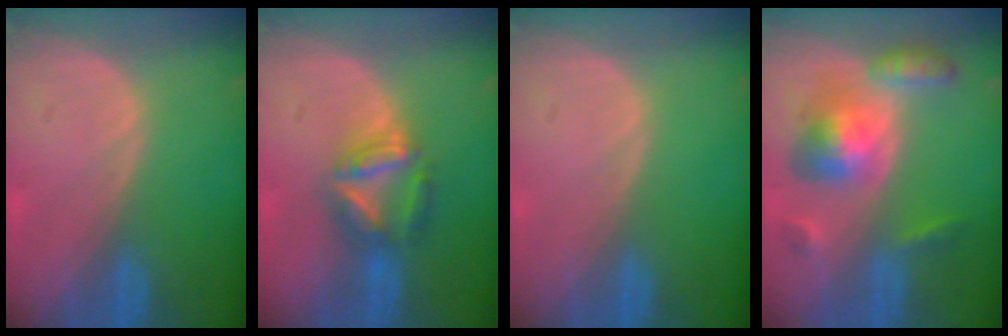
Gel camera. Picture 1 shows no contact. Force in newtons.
{"total": 6.2, "press": 6.0, "slide": 1.5}
{"total": 0.0}
{"total": 8.1, "press": 8.1, "slide": 0.5}